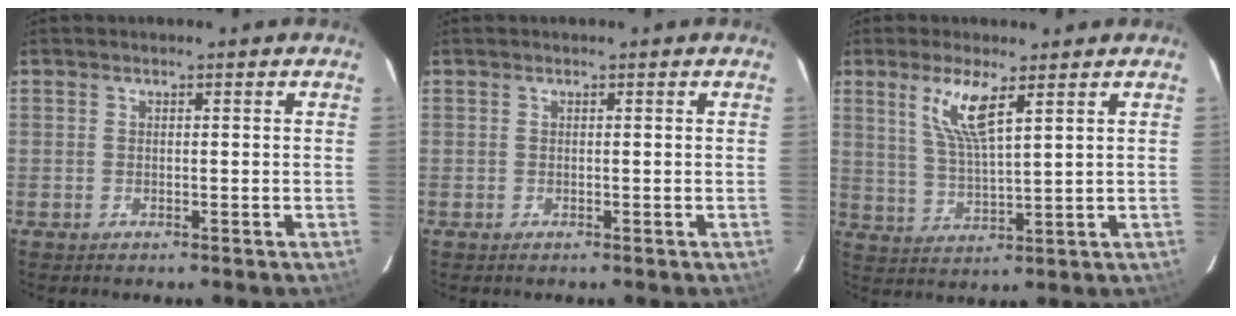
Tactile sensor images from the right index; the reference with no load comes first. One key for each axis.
{"total": 0.0}
{"total": 7.6, "fx": 4.1, "fy": 1.2, "fz": 6.3, "tx": -0.128, "ty": -0.008, "tz": 0.086}